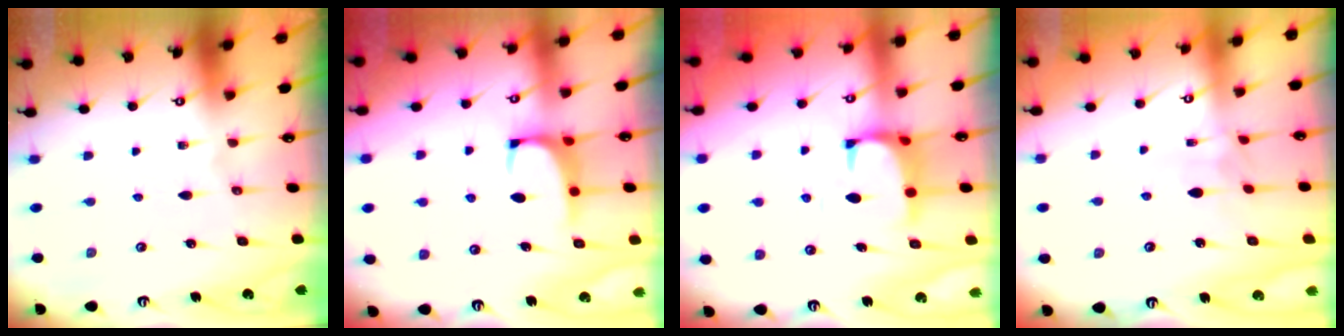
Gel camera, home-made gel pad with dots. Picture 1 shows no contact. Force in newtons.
{"total": 0.8, "press": 0.6, "slide": 0.6}
{"total": 2.6, "press": 2.3, "slide": 1.2}
{"total": 2.4, "press": 2.3, "slide": 0.7}